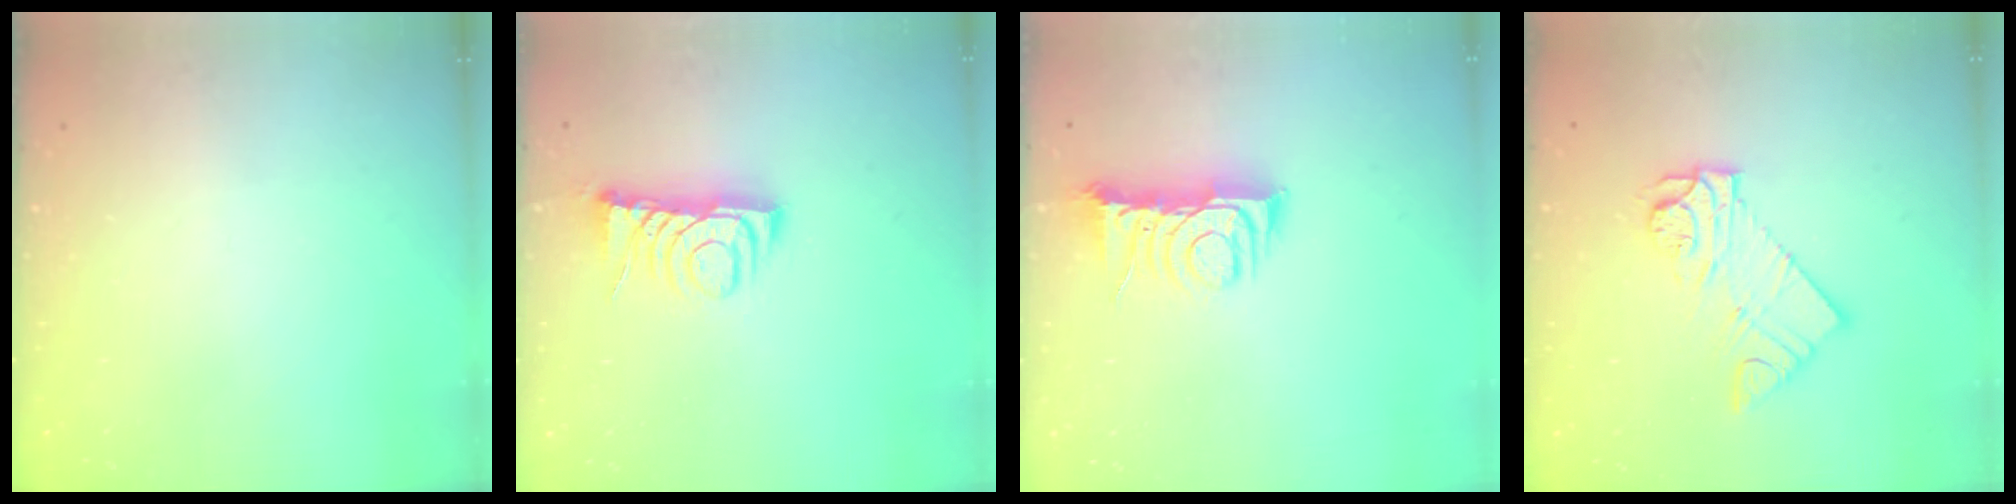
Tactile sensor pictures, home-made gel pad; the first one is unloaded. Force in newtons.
{"total": 7.4, "press": 7.4, "slide": 0.7}
{"total": 6.7, "press": 6.7, "slide": 0.7}
{"total": 11.5, "press": 11.4, "slide": 1.3}